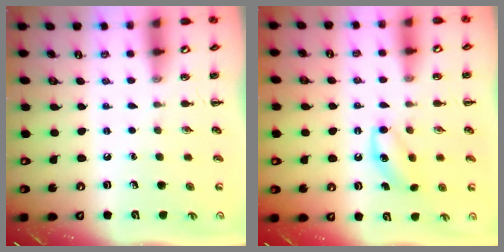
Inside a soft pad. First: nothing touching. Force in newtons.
{"total": 5.8, "press": 5.5, "slide": 1.7}